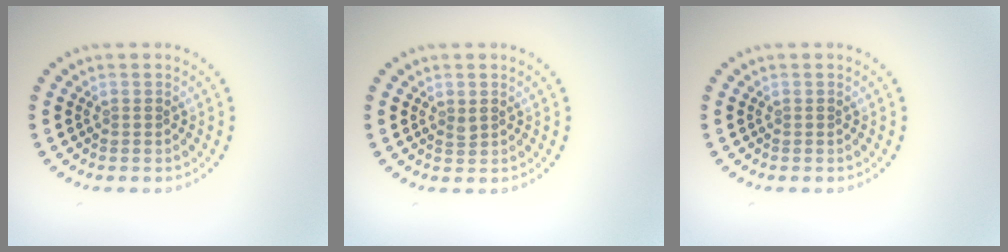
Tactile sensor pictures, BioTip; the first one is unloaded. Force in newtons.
{"total": 0.6, "press": 0.5, "slide": 0.2}
{"total": 0.0}